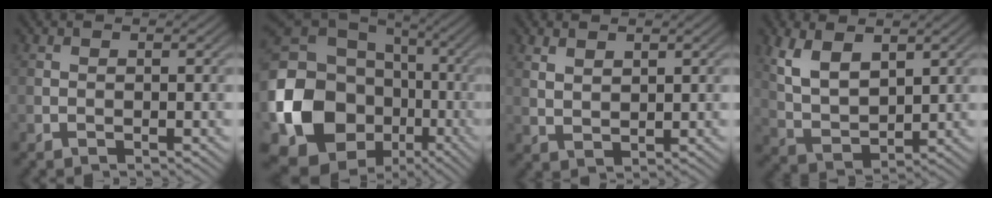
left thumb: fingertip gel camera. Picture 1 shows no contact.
{"total": 18.9, "force": [-5.0, 15.5, 9.5], "torque": [-0.250, -0.042, -0.088]}
{"total": 2.4, "force": [1.6, 1.0, 1.5], "torque": [-0.034, -0.005, 0.040]}
{"total": 8.0, "force": [3.8, 4.1, 5.8], "torque": [-0.135, -0.003, 0.080]}